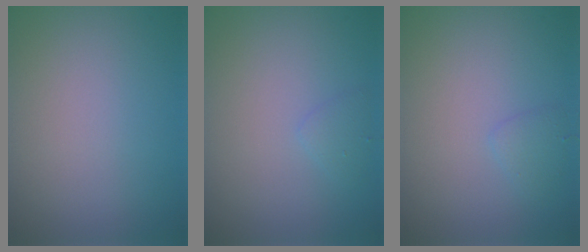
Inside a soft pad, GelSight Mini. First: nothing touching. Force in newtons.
{"total": 0.9, "press": 0.9, "slide": 0.0}
{"total": 1.0, "press": 1.0, "slide": 0.1}